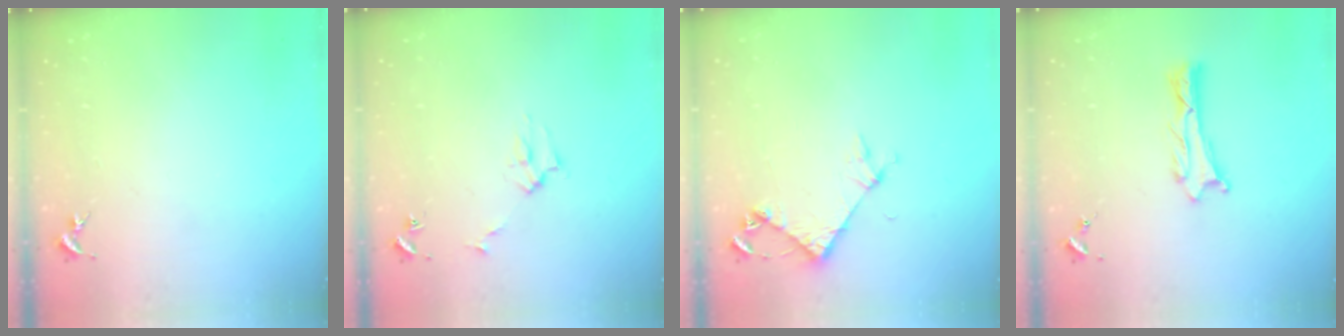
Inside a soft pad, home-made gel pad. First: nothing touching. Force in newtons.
{"total": 2.7, "press": 2.7, "slide": 0.3}
{"total": 4.6, "press": 4.6, "slide": 0.3}
{"total": 1.3, "press": 1.2, "slide": 0.1}